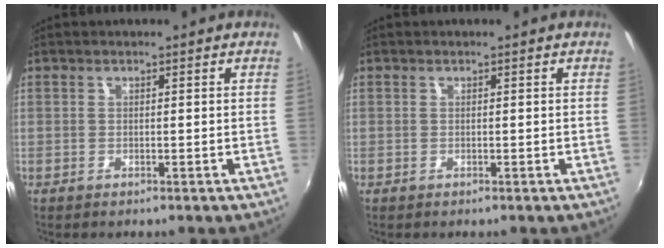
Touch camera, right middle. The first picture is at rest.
{"total": 0.0}